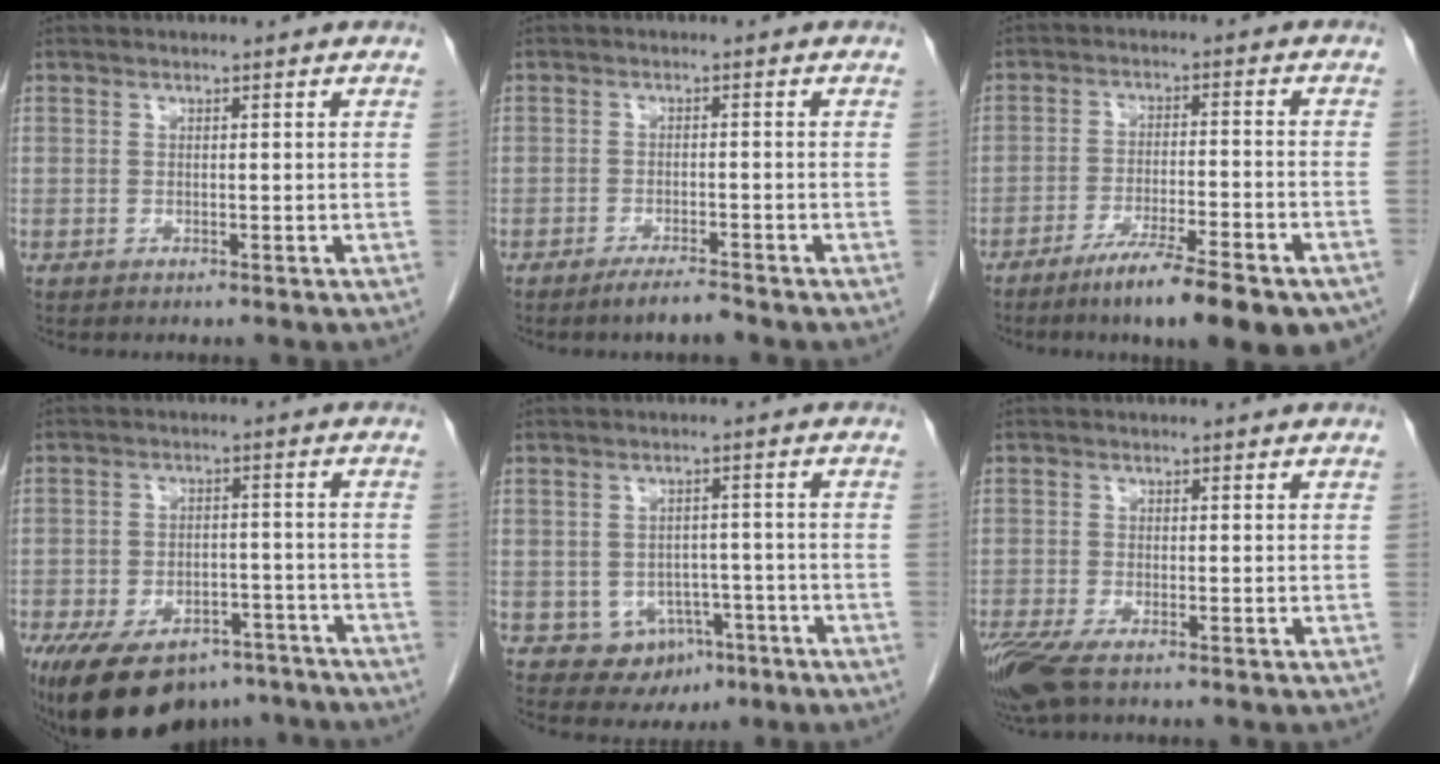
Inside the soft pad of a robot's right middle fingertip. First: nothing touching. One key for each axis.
{"total": 3.1, "fx": -2.6, "fy": 0.1, "fz": 1.8, "tx": -0.033, "ty": -0.004, "tz": -0.045}
{"total": 15.9, "fx": -11.7, "fy": 2.0, "fz": 10.6, "tx": -0.111, "ty": -0.009, "tz": -0.174}
{"total": 15.6, "fx": -11.6, "fy": 7.6, "fz": 7.3, "tx": -0.134, "ty": 0.007, "tz": -0.164}
{"total": 6.0, "fx": -2.7, "fy": 5.0, "fz": 2.0, "tx": -0.020, "ty": 0.010, "tz": -0.024}
{"total": 6.7, "fx": -4.6, "fy": 2.0, "fz": 4.4, "tx": -0.089, "ty": -0.018, "tz": -0.083}